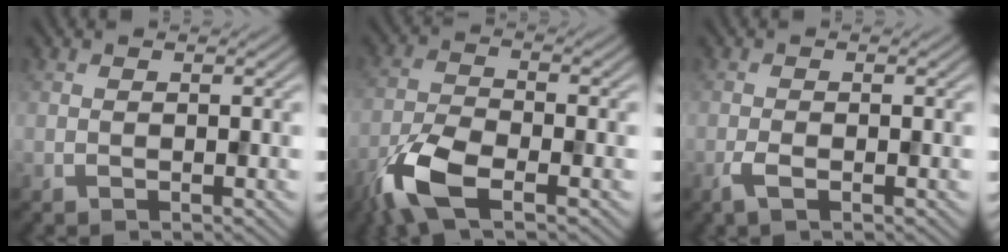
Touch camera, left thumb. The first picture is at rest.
{"total": 8.0, "force": [-4.6, 3.0, 5.9], "torque": [-0.132, -0.008, -0.105]}
{"total": 1.9, "force": [-1.0, 0.5, 1.5], "torque": [-0.035, -0.001, -0.022]}